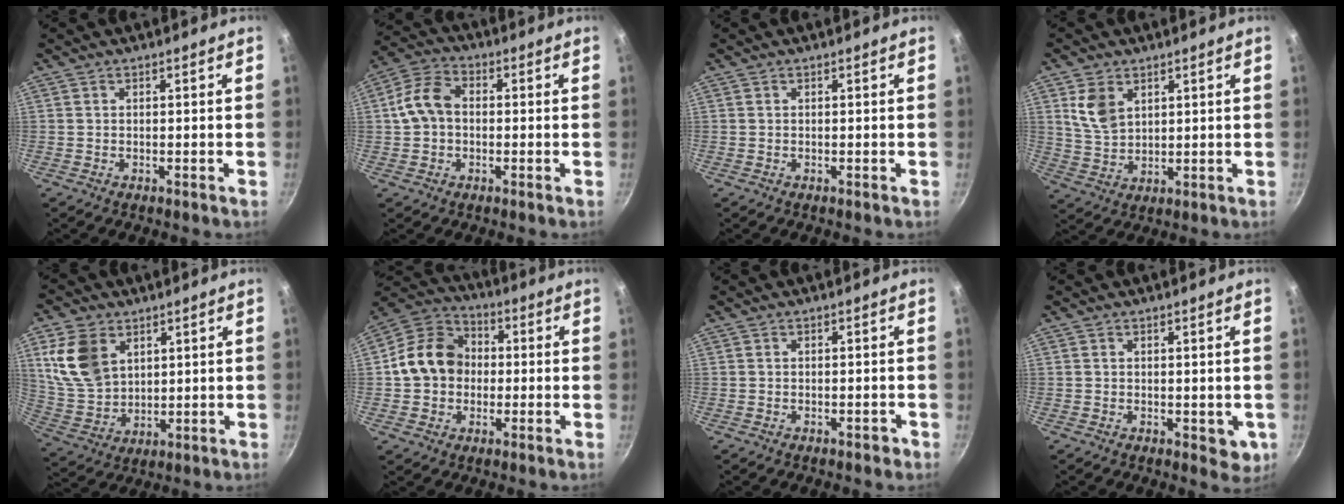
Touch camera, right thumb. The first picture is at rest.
{"total": 8.1, "force": [0.0, 6.1, 5.4], "torque": [-0.087, 0.027, -0.011]}
{"total": 0.0}
{"total": 7.0, "force": [3.1, 4.6, 4.3], "torque": [-0.068, -0.019, 0.065]}
{"total": 12.8, "force": [4.8, 8.9, 7.8], "torque": [-0.135, -0.020, 0.109]}
{"total": 13.0, "force": [0.0, 10.8, 7.1], "torque": [-0.090, 0.029, -0.020]}
{"total": 1.1, "force": [-0.7, 0.7, 0.5], "torque": [0.004, 0.015, -0.003]}
{"total": 3.8, "force": [-0.4, 2.5, 2.8], "torque": [-0.029, -0.007, -0.002]}